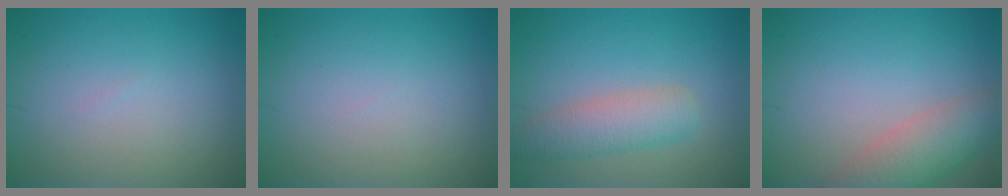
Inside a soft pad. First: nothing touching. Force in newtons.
{"total": 0.0}
{"total": 3.9, "press": 3.9, "slide": 0.2}
{"total": 4.8, "press": 4.8, "slide": 0.5}